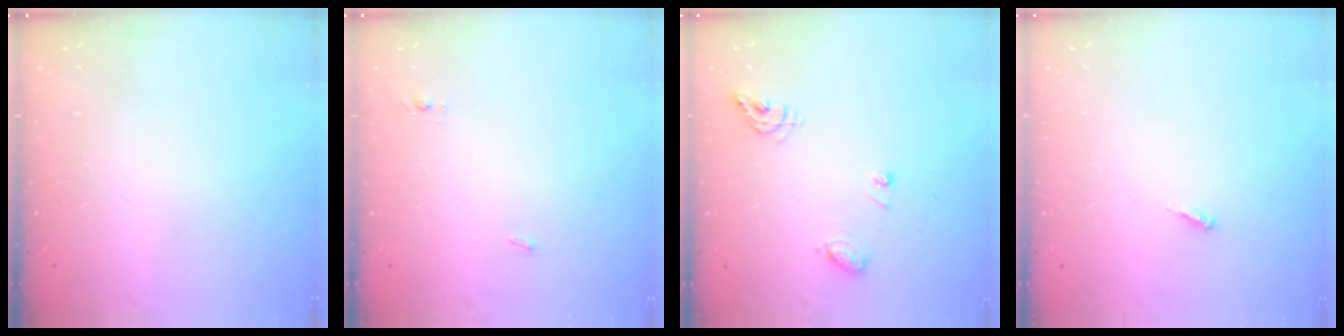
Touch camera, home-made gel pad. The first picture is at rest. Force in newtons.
{"total": 3.2, "press": 3.0, "slide": 1.0}
{"total": 8.2, "press": 8.2, "slide": 0.8}
{"total": 2.1, "press": 2.1, "slide": 0.1}